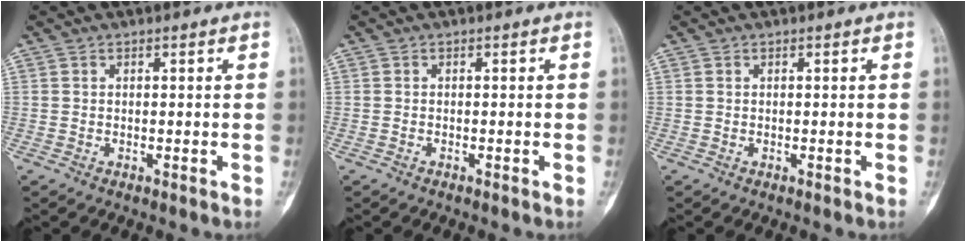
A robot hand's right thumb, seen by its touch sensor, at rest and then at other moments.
{"total": 0.0}
{"total": 0.0}